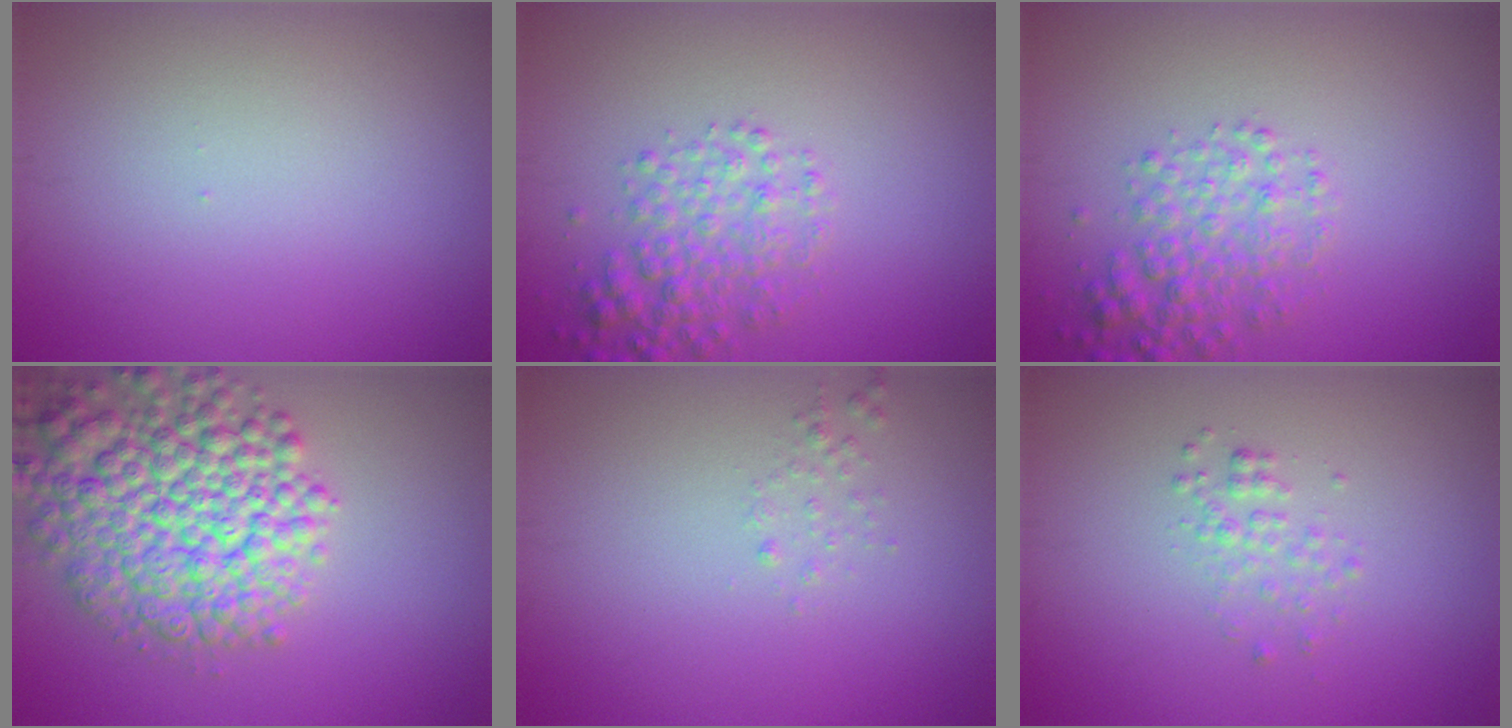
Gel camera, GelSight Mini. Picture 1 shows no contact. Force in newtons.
{"total": 3.4, "press": 3.4, "slide": 0.1}
{"total": 3.4, "press": 3.4, "slide": 0.1}
{"total": 9.1, "press": 9.1, "slide": 0.4}
{"total": 0.8, "press": 0.8, "slide": 0.1}
{"total": 1.4, "press": 1.4, "slide": 0.1}